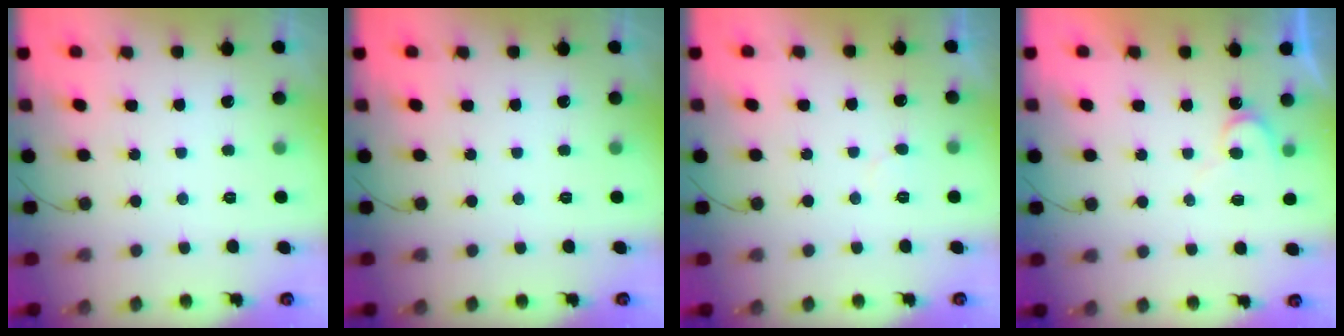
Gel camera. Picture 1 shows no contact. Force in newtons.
{"total": 0.0}
{"total": 4.1, "press": 4.1, "slide": 0.2}
{"total": 8.1, "press": 8.0, "slide": 0.3}